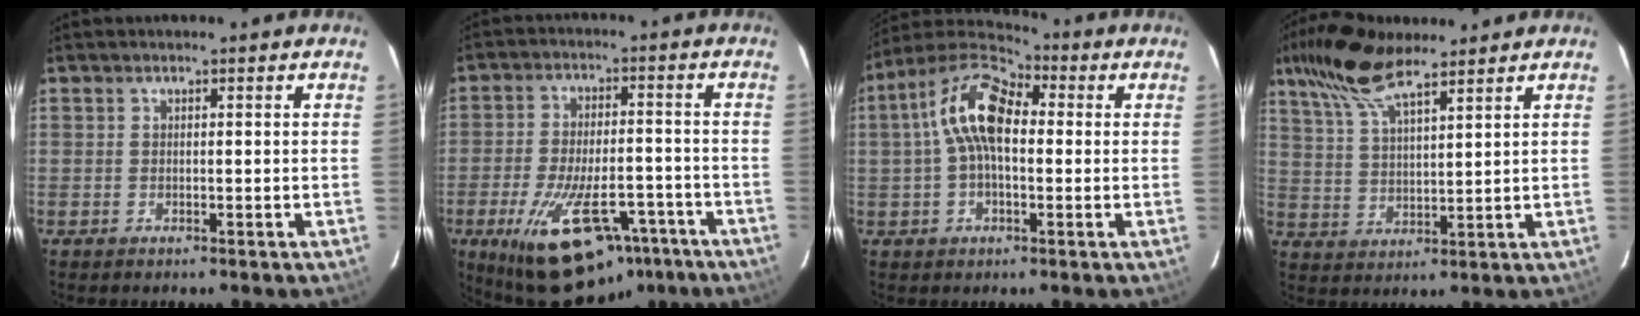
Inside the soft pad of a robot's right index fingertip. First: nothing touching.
{"total": 20.1, "force": [-12.0, 9.2, 13.3], "torque": [-0.247, -0.014, -0.173]}
{"total": 12.7, "force": [1.5, 6.4, 10.9], "torque": [-0.209, 0.030, 0.016]}
{"total": 12.2, "force": [8.6, 3.8, 7.8], "torque": [-0.156, 0.030, 0.165]}